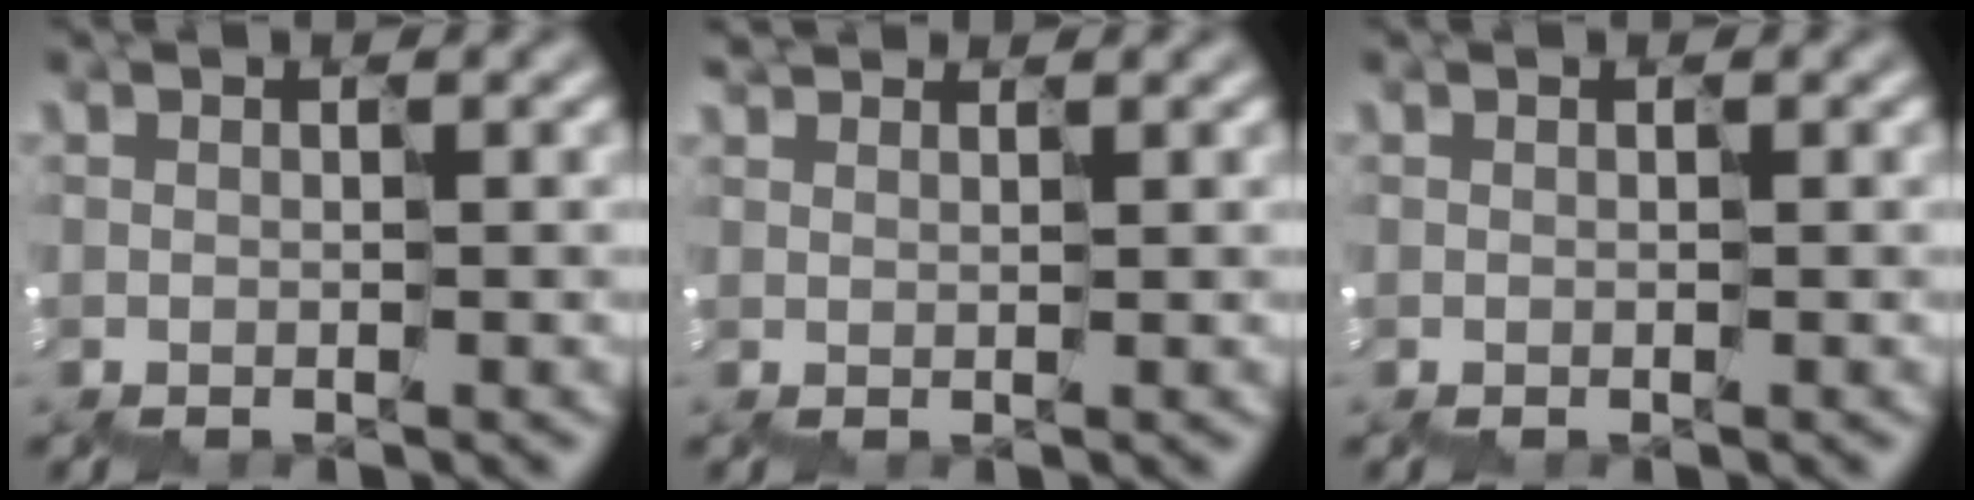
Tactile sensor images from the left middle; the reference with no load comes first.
{"total": 1.4, "force": [1.2, 0.5, 0.3], "torque": [-0.009, 0.018, 0.023]}
{"total": 0.0}